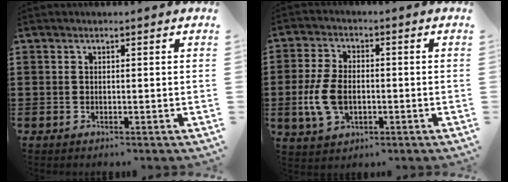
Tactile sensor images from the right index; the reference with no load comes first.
{"total": 6.8, "force": [-1.2, 4.2, 5.3], "torque": [-0.128, -0.002, -0.027]}